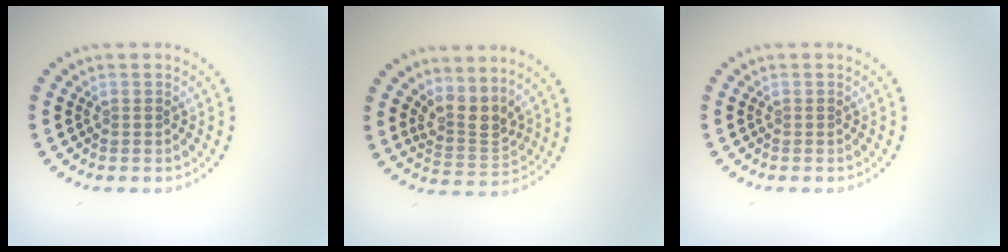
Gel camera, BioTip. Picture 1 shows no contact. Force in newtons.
{"total": 3.0, "press": 2.2, "slide": 2.1}
{"total": 0.0}